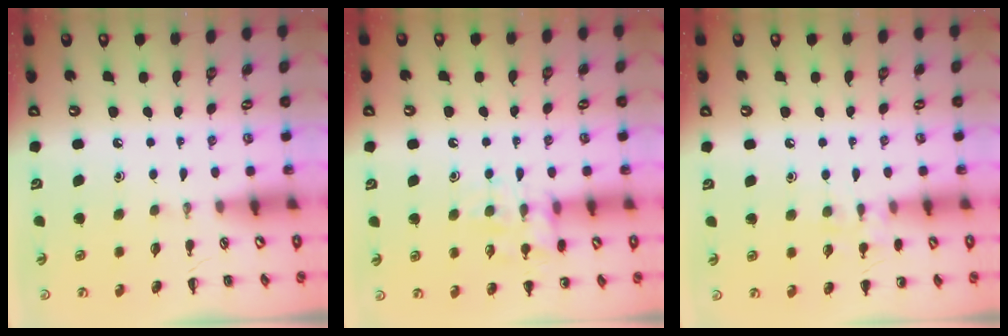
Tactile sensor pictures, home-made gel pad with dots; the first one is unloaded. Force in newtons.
{"total": 13.3, "press": 13.2, "slide": 1.7}
{"total": 7.4, "press": 7.1, "slide": 2.1}